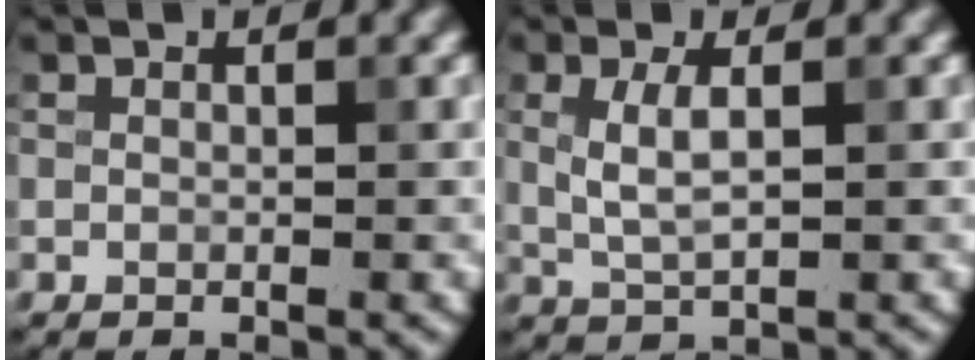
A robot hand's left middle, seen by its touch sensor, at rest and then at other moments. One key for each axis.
{"total": 2.7, "fx": 0.5, "fy": 0.9, "fz": 2.5, "tx": -0.058, "ty": 0.000, "tz": 0.011}